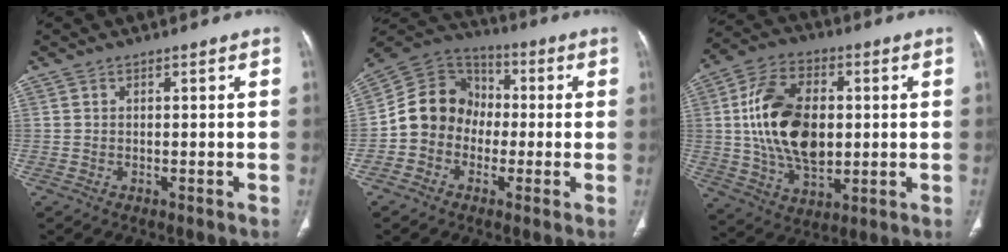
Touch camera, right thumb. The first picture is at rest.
{"total": 11.8, "force": [-1.8, 10.4, 5.3], "torque": [-0.068, 0.038, -0.047]}
{"total": 18.4, "force": [1.4, 11.6, 14.2], "torque": [-0.236, 0.003, 0.030]}